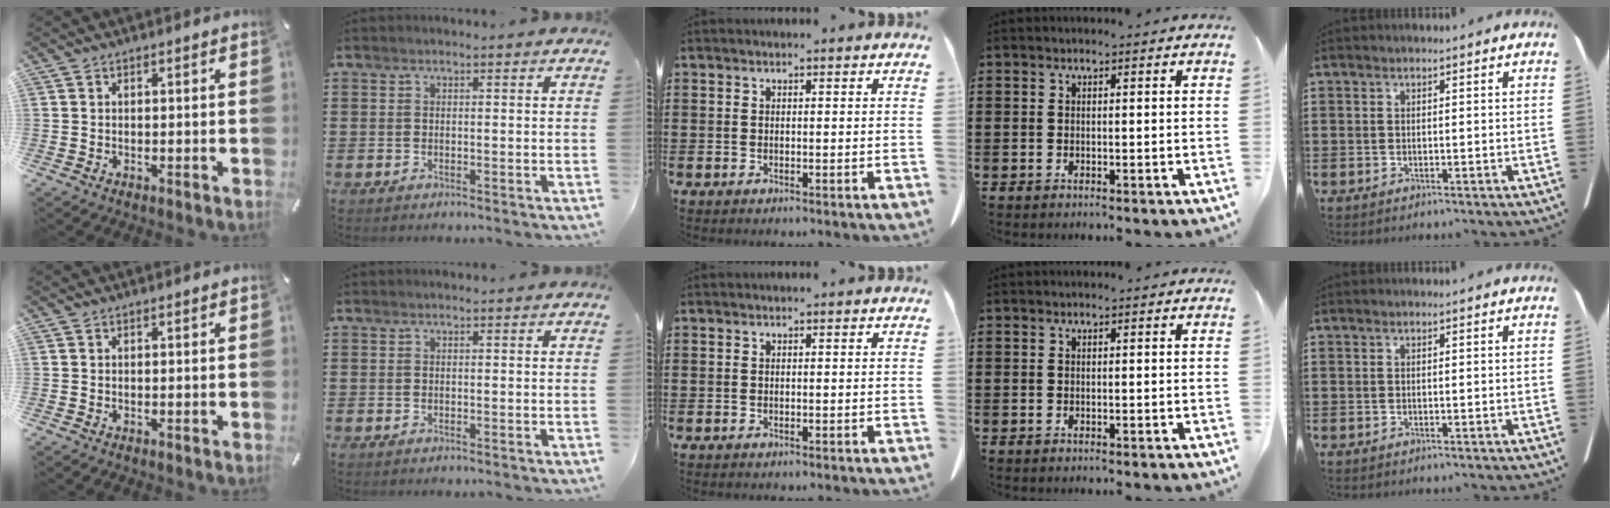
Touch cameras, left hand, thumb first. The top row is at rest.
{}